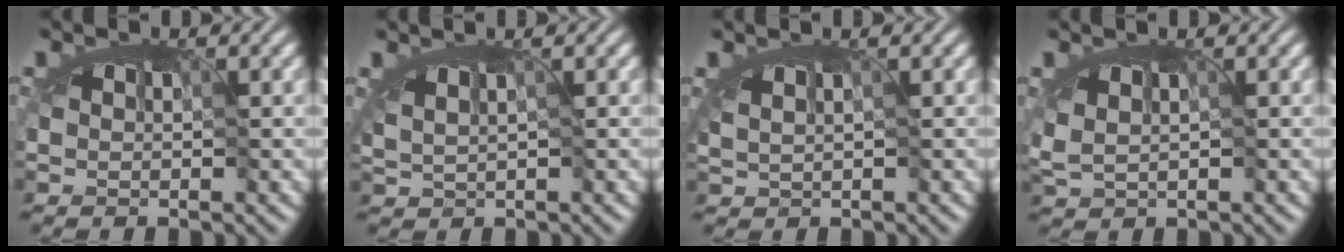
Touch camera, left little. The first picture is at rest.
{"total": 1.1, "force": [-0.1, 0.5, 0.9], "torque": [-0.011, -0.001, 0.003]}
{"total": 0.7, "force": [-0.1, 0.3, 0.6], "torque": [-0.006, -0.004, 0.001]}
{"total": 1.6, "force": [0.0, 0.9, 1.4], "torque": [-0.024, 0.005, 0.007]}